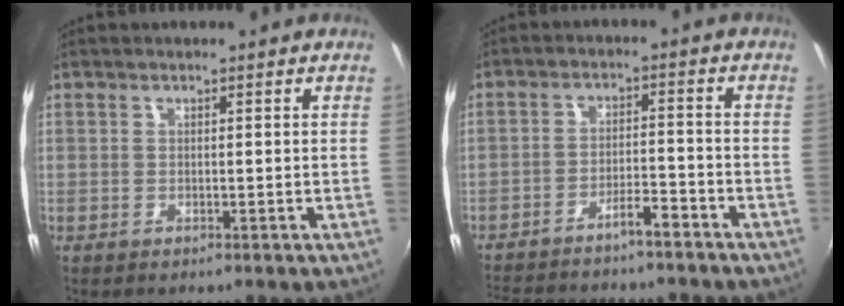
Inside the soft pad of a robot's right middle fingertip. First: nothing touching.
{"total": 9.7, "force": [-8.6, 1.7, 4.0], "torque": [-0.092, 0.017, -0.135]}